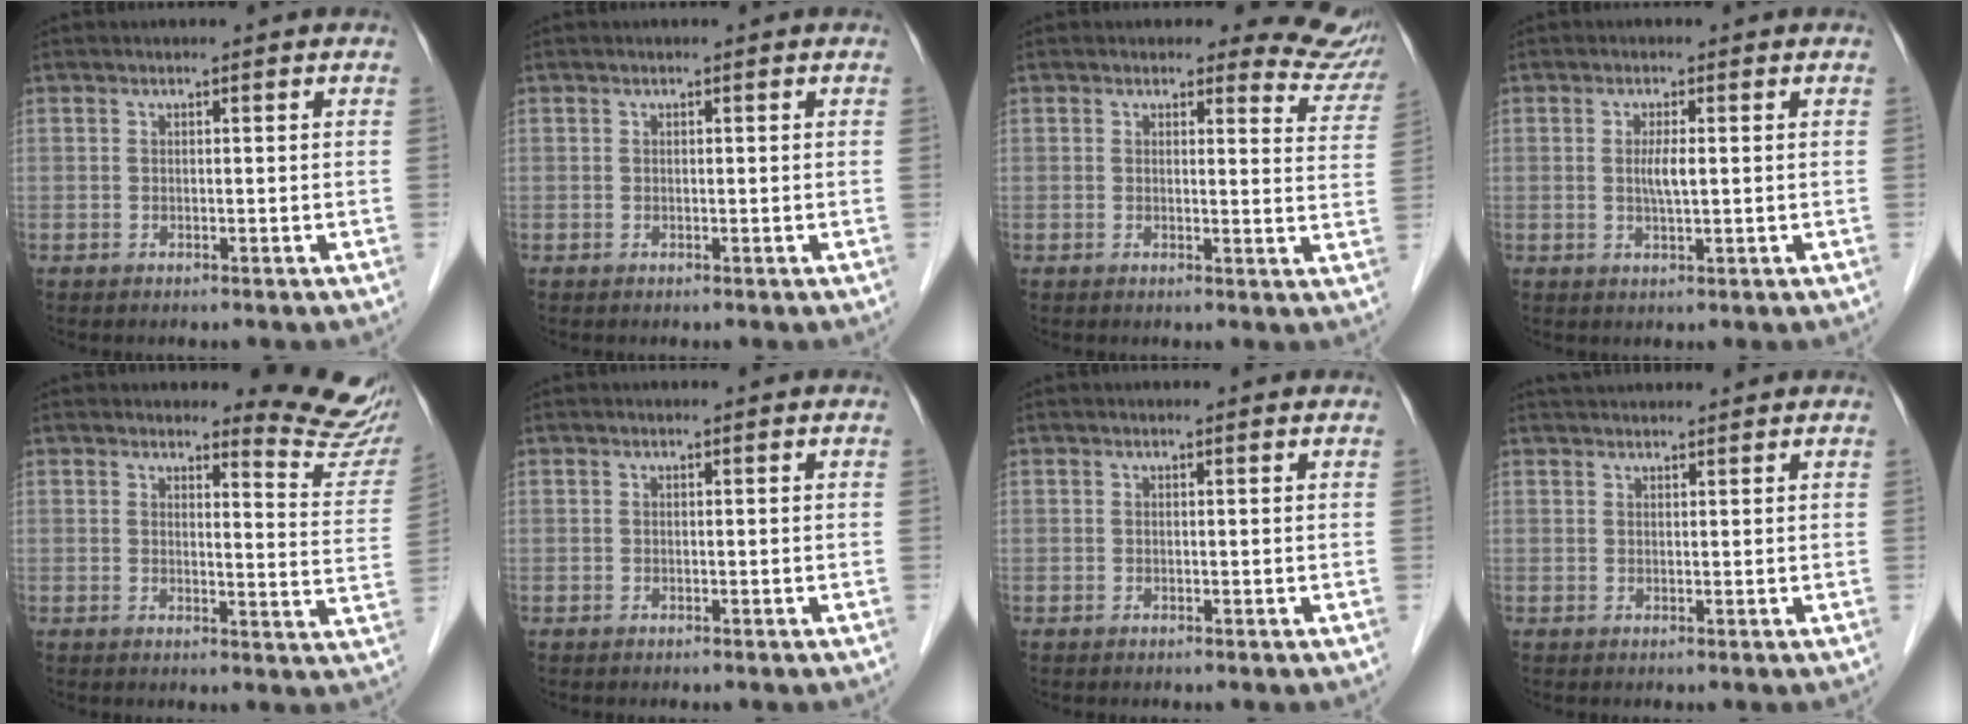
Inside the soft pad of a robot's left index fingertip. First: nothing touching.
{"total": 0.0}
{"total": 7.4, "force": [6.9, 2.7, 0.4], "torque": [0.033, -0.033, 0.039]}
{"total": 2.5, "force": [0.2, 0.2, 2.5], "torque": [-0.051, -0.002, 0.004]}
{"total": 8.6, "force": [8.5, 1.0, 1.0], "torque": [0.005, -0.073, 0.076]}
{"total": 0.0}
{"total": 0.0}
{"total": 4.5, "force": [4.3, 0.5, 1.2], "torque": [-0.017, 0.039, 0.064]}